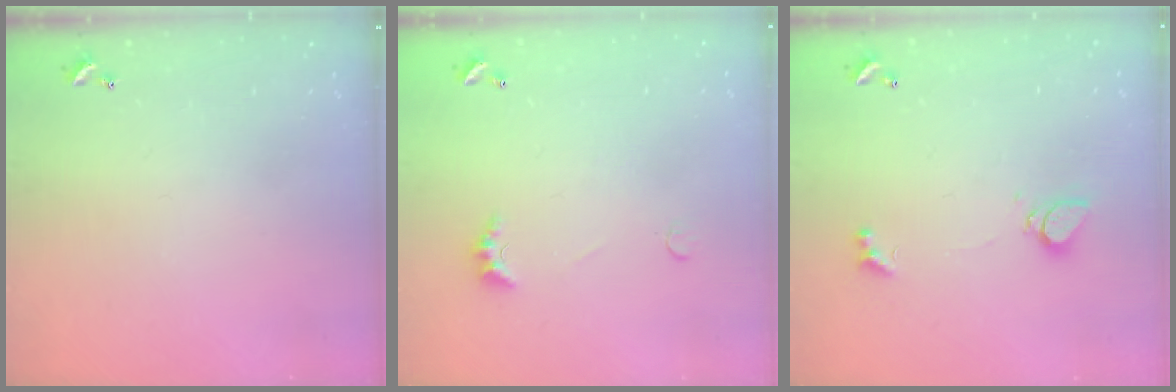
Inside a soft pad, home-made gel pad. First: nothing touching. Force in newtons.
{"total": 2.2, "press": 2.1, "slide": 0.7}
{"total": 1.3, "press": 1.2, "slide": 0.4}